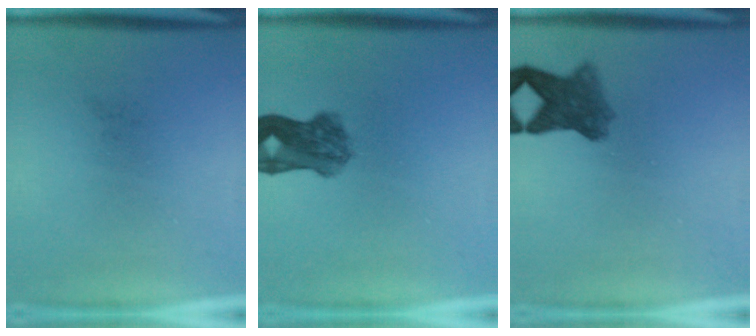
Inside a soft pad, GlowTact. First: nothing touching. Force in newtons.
{"total": 5.9}
{"total": 5.6}